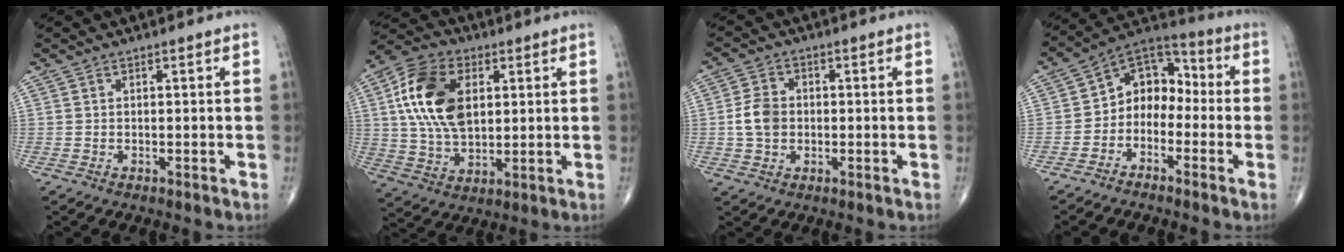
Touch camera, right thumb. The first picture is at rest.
{"total": 16.6, "force": [4.5, 10.2, 12.3], "torque": [-0.220, -0.006, 0.085]}
{"total": 5.5, "force": [-0.3, 4.3, 3.5], "torque": [-0.058, 0.008, -0.010]}
{"total": 9.6, "force": [-2.5, 7.4, 5.6], "torque": [-0.054, 0.061, -0.064]}